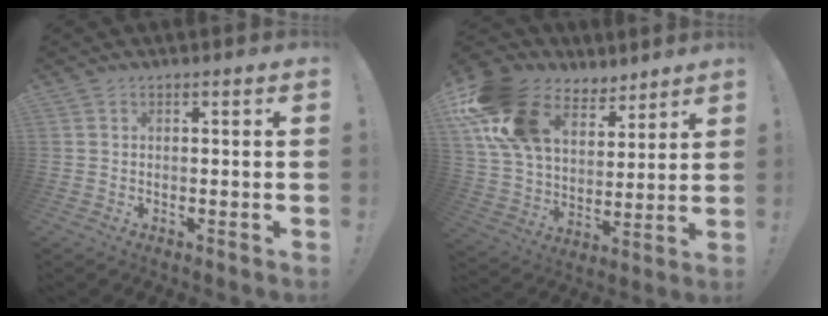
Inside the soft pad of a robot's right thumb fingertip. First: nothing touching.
{"total": 21.3, "force": [11.0, 14.1, 11.5], "torque": [-0.207, -0.044, 0.220]}